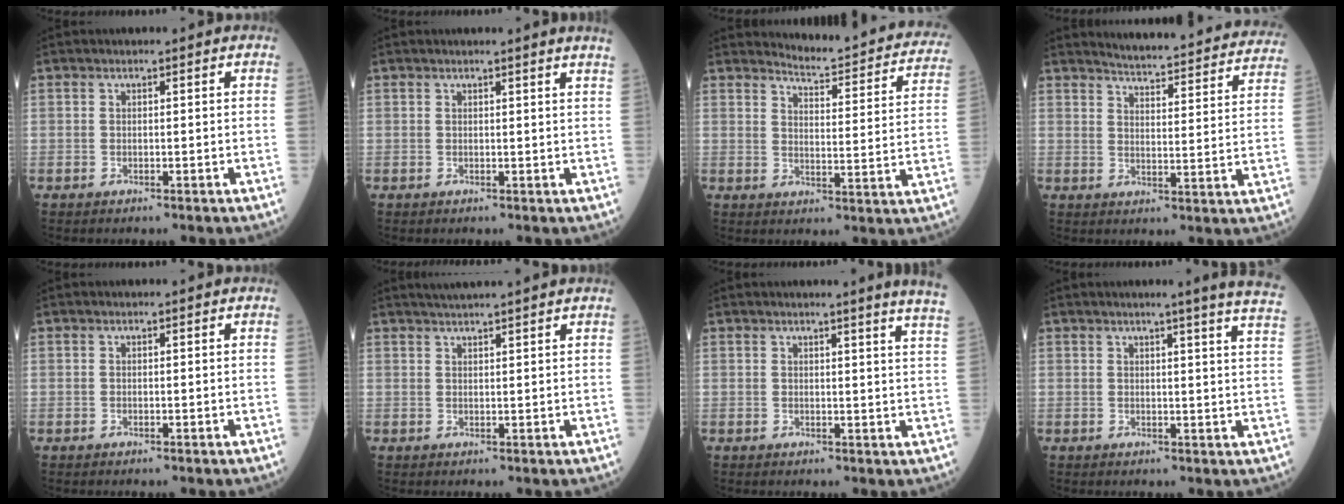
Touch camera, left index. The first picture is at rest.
{"total": 2.3, "force": [2.0, -0.7, 0.9], "torque": [-0.020, -0.010, 0.015]}
{"total": 16.8, "force": [16.0, 1.9, 4.8], "torque": [-0.049, -0.074, 0.173]}
{"total": 22.4, "force": [21.3, 2.2, 6.6], "torque": [-0.082, -0.067, 0.244]}
{"total": 0.0}
{"total": 5.3, "force": [4.6, -0.9, 2.3], "torque": [-0.033, 0.023, 0.067]}
{"total": 6.9, "force": [6.0, -1.6, 3.0], "torque": [-0.030, -0.045, 0.043]}
{"total": 10.4, "force": [8.7, -1.5, 5.4], "torque": [-0.062, -0.045, 0.071]}